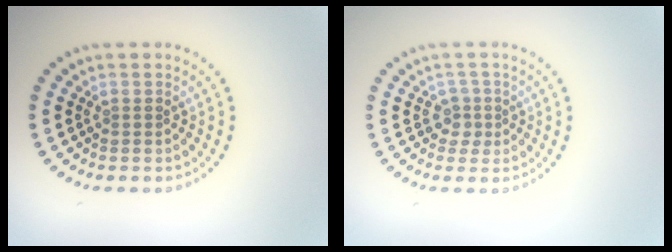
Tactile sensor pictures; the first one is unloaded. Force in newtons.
{"total": 1.8, "press": 1.4, "slide": 1.2}